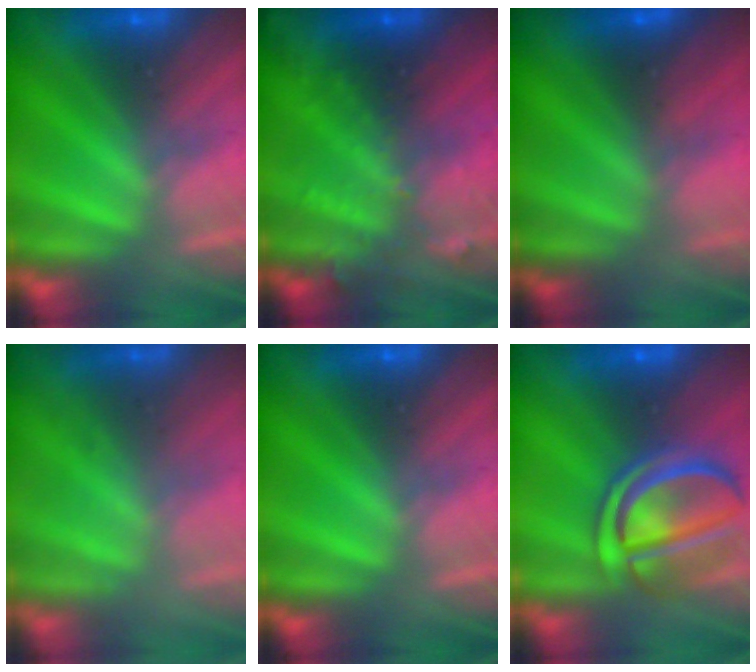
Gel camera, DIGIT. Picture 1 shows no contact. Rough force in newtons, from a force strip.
{"total": 2.9}
{"total": 4.7}
{"total": 2.2}
{"total": 0.0}
{"total": 6.9}